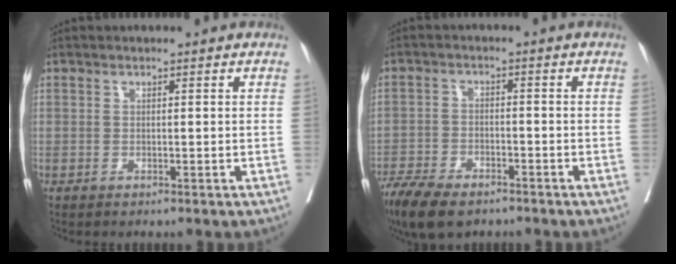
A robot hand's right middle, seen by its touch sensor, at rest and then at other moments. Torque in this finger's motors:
{"motor_torque": [0.11, -0.23, 0.16, 0.09]}